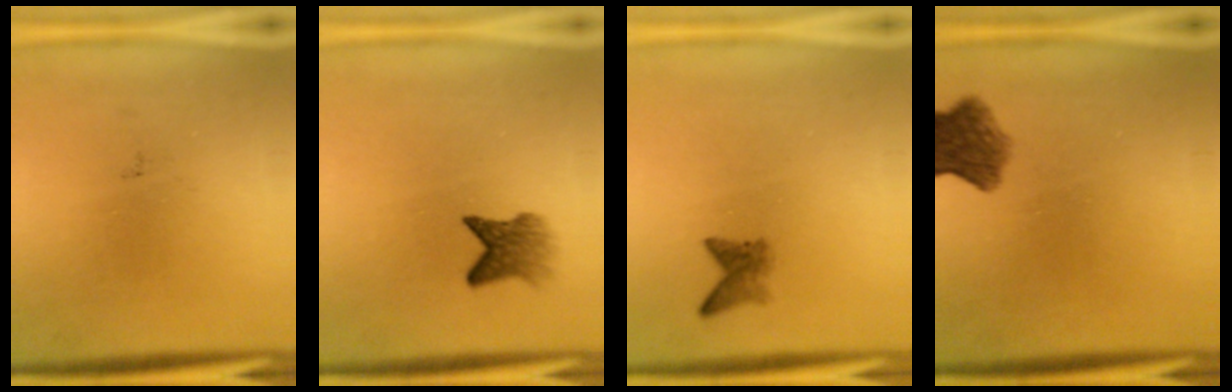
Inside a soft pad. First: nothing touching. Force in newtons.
{"total": 3.7}
{"total": 1.9}
{"total": 6.7}